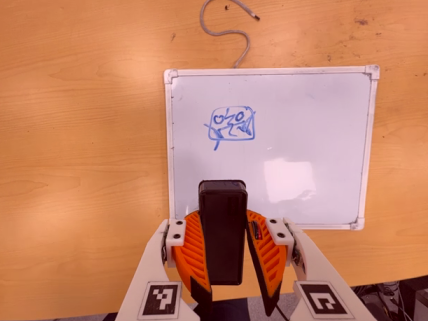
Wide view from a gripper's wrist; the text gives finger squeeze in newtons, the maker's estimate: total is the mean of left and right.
{"total": 9.6, "left": 8.0, "right": 11.2}